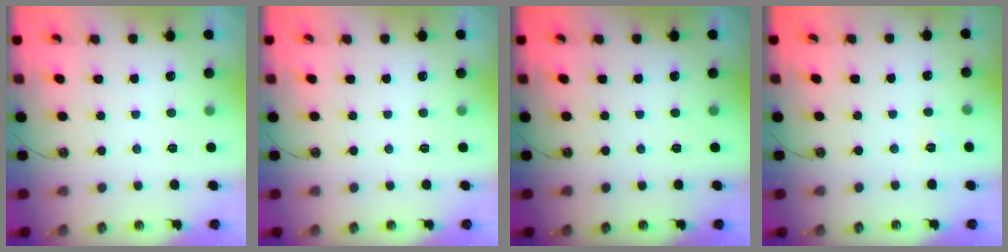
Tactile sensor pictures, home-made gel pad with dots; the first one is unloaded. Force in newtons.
{"total": 0.0}
{"total": 0.0}
{"total": 2.6, "press": 2.6, "slide": 0.3}